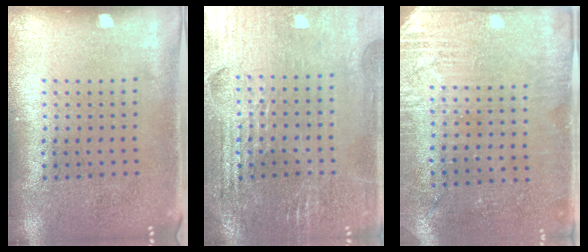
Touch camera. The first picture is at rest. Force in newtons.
{"total": 2.9, "press": 2.8, "slide": 0.5}
{"total": 2.9, "press": 2.8, "slide": 0.9}